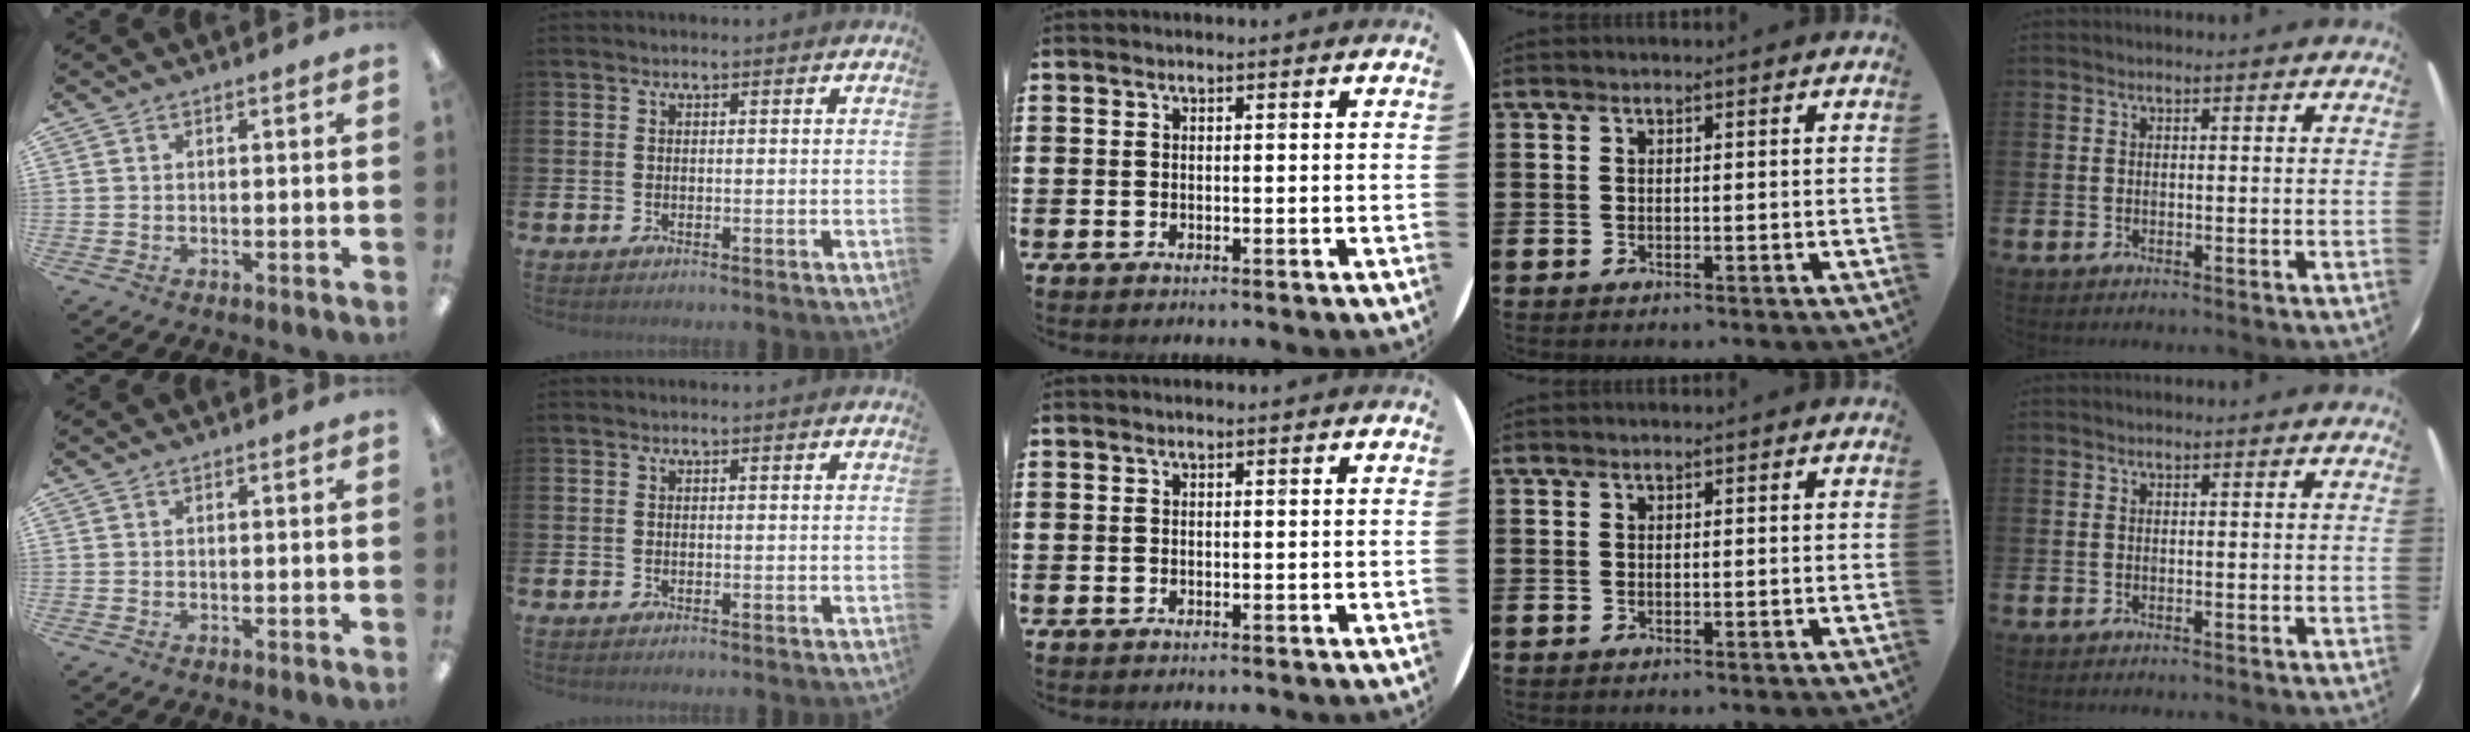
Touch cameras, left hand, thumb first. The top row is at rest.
{}